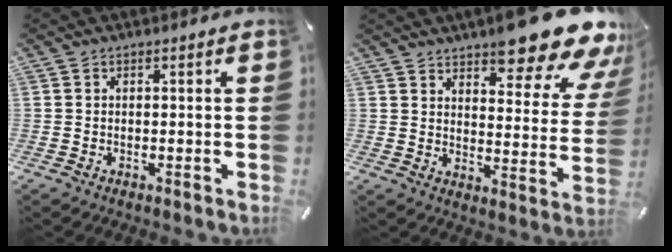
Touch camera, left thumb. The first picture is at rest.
{"total": 16.7, "force": [13.3, 4.5, 9.0], "torque": [-0.114, -0.113, 0.218]}